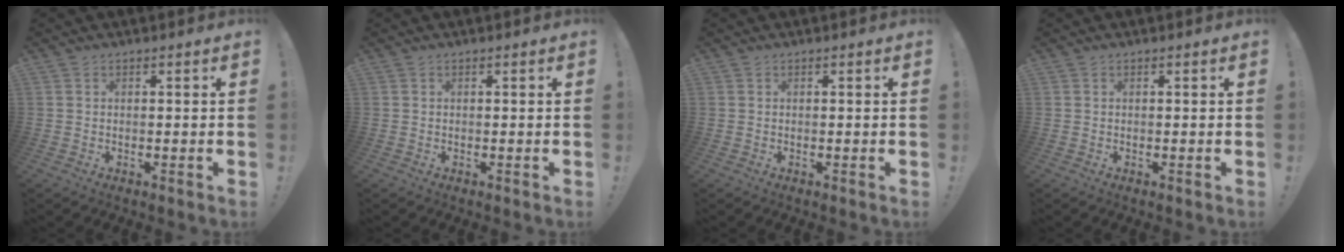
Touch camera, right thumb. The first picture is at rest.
{"total": 0.0}
{"total": 0.0}
{"total": 0.0}